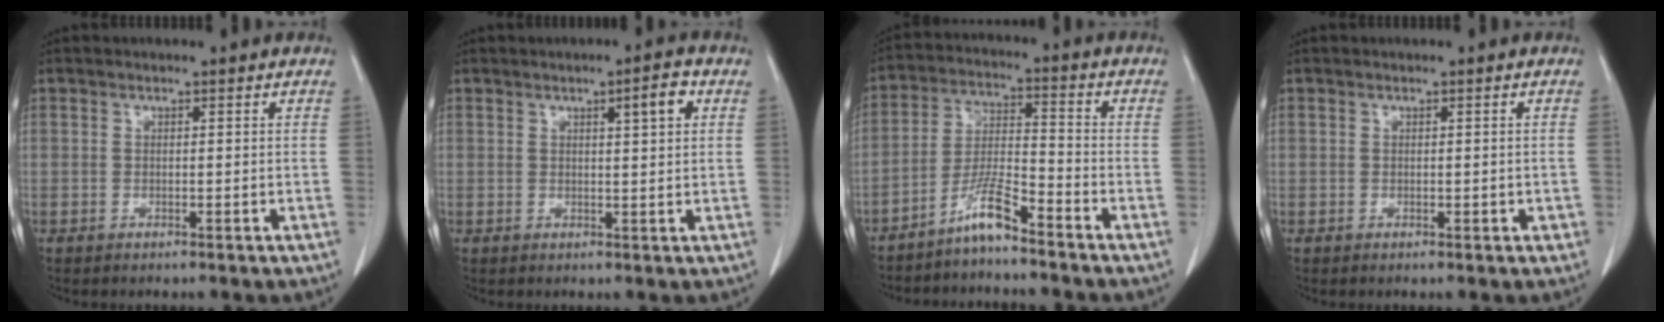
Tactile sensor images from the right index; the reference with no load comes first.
{"total": 3.7, "force": [1.5, 0.4, 3.3], "torque": [-0.049, 0.001, 0.021]}
{"total": 6.5, "force": [-5.2, 0.1, 3.9], "torque": [-0.082, -0.010, -0.104]}
{"total": 1.1, "force": [-0.1, 0.8, 0.8], "torque": [-0.007, 0.005, 0.003]}